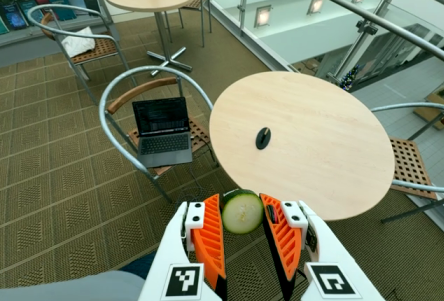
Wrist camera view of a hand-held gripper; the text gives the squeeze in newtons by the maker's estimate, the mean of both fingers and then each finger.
{"total": 8.4, "left": 8.0, "right": 8.8}